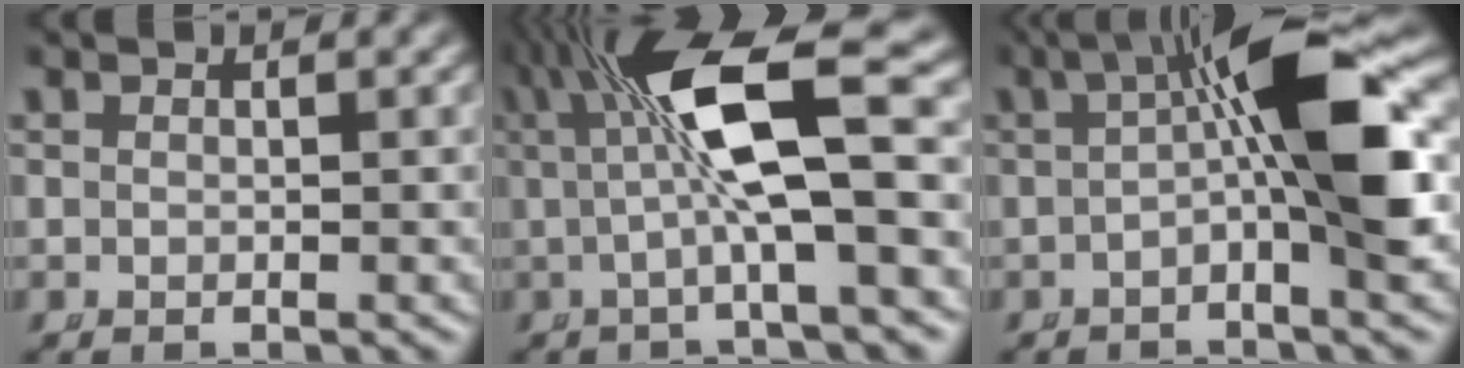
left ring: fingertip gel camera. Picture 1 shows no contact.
{"total": 7.9, "force": [1.5, 1.9, 7.5], "torque": [-0.131, 0.011, 0.022]}
{"total": 8.9, "force": [0.5, 2.0, 8.7], "torque": [-0.138, 0.005, 0.012]}